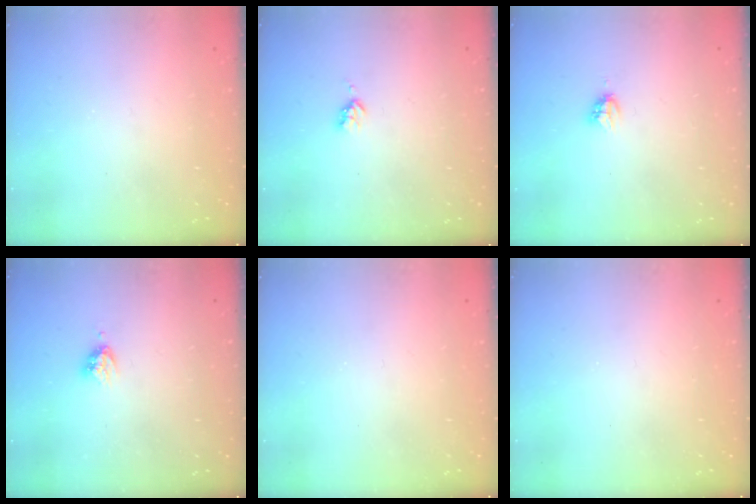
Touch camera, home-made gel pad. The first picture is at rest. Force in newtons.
{"total": 2.7, "press": 2.6, "slide": 0.5}
{"total": 3.3, "press": 3.3, "slide": 0.5}
{"total": 3.6, "press": 3.5, "slide": 0.5}
{"total": 0.0}
{"total": 0.0}